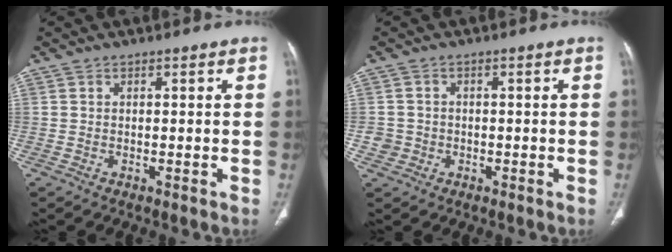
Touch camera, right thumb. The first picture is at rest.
{"total": 2.8, "force": [-0.7, 2.7, 0.3], "torque": [0.007, 0.010, -0.014]}